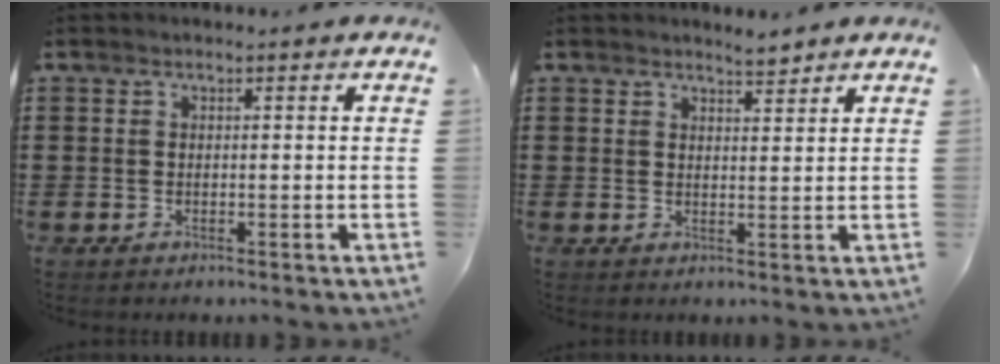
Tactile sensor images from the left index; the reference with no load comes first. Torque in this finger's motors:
{"motor_torque": [0.47, -0.45, 0.04, 0.01]}